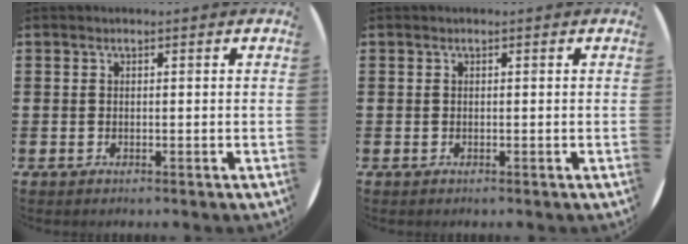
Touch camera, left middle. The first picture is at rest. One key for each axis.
{"total": 0.0}